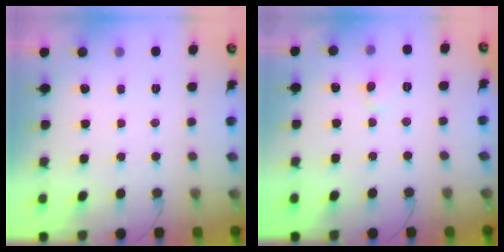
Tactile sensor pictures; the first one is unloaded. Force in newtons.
{"total": 3.9, "press": 3.9, "slide": 0.3}